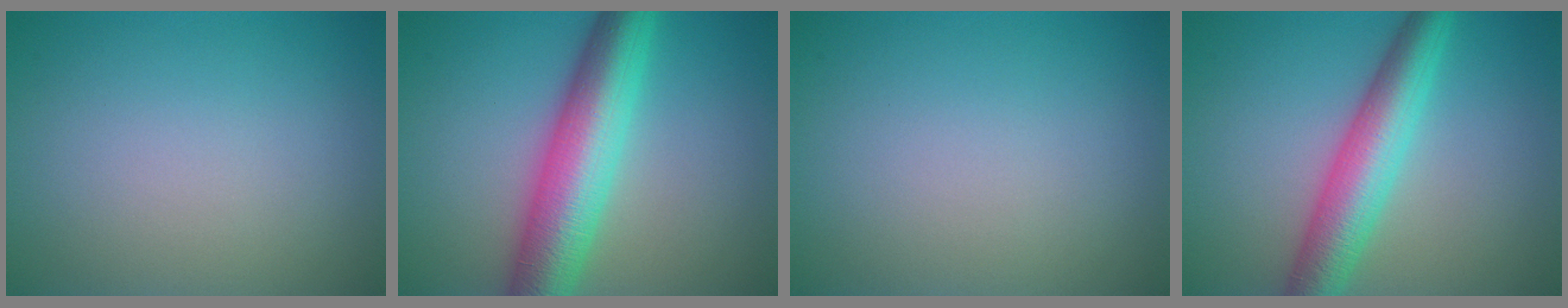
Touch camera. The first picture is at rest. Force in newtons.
{"total": 8.8, "press": 8.8, "slide": 0.1}
{"total": 0.0}
{"total": 6.4, "press": 6.4, "slide": 0.1}